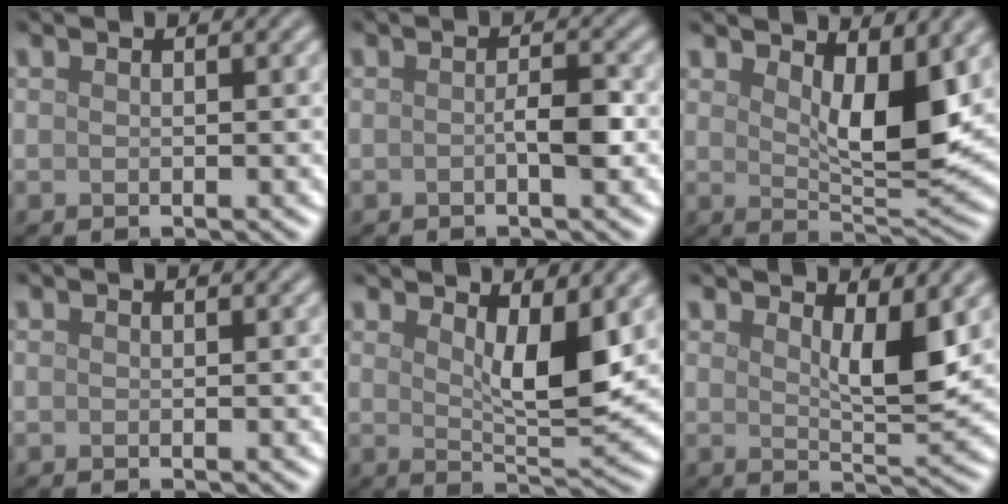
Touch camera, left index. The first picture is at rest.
{"total": 1.9, "force": [-0.4, 0.5, 1.8], "torque": [-0.030, 0.001, -0.008]}
{"total": 6.3, "force": [2.4, 2.4, 5.3], "torque": [-0.083, -0.013, 0.044]}
{"total": 0.0}
{"total": 5.3, "force": [2.2, 1.6, 4.5], "torque": [-0.069, -0.010, 0.039]}
{"total": 4.3, "force": [1.9, 1.2, 3.6], "torque": [-0.057, -0.008, 0.032]}